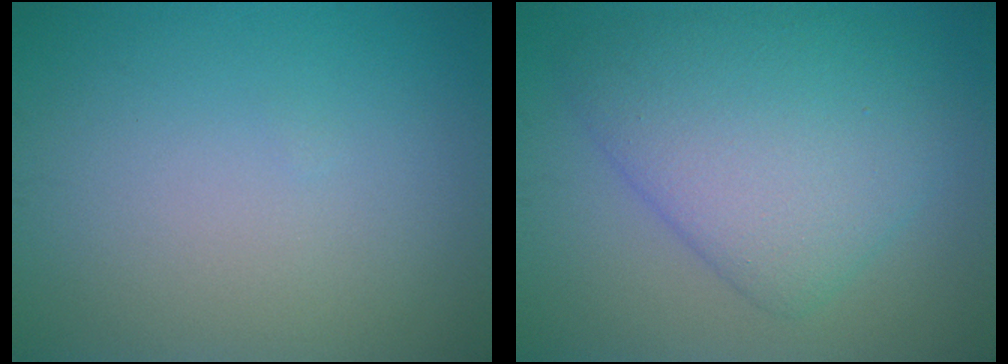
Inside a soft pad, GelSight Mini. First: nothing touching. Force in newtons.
{"total": 7.5, "press": 7.5, "slide": 0.1}